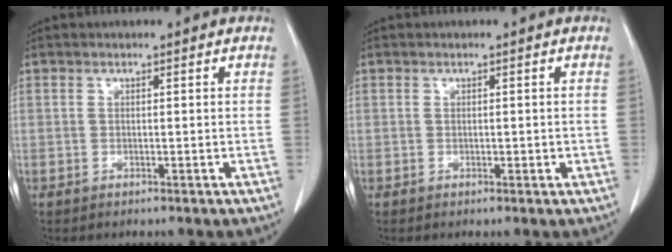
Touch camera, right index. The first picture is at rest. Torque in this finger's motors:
{"motor_torque": [-0.16, 0.31, -0.05, 0.01]}